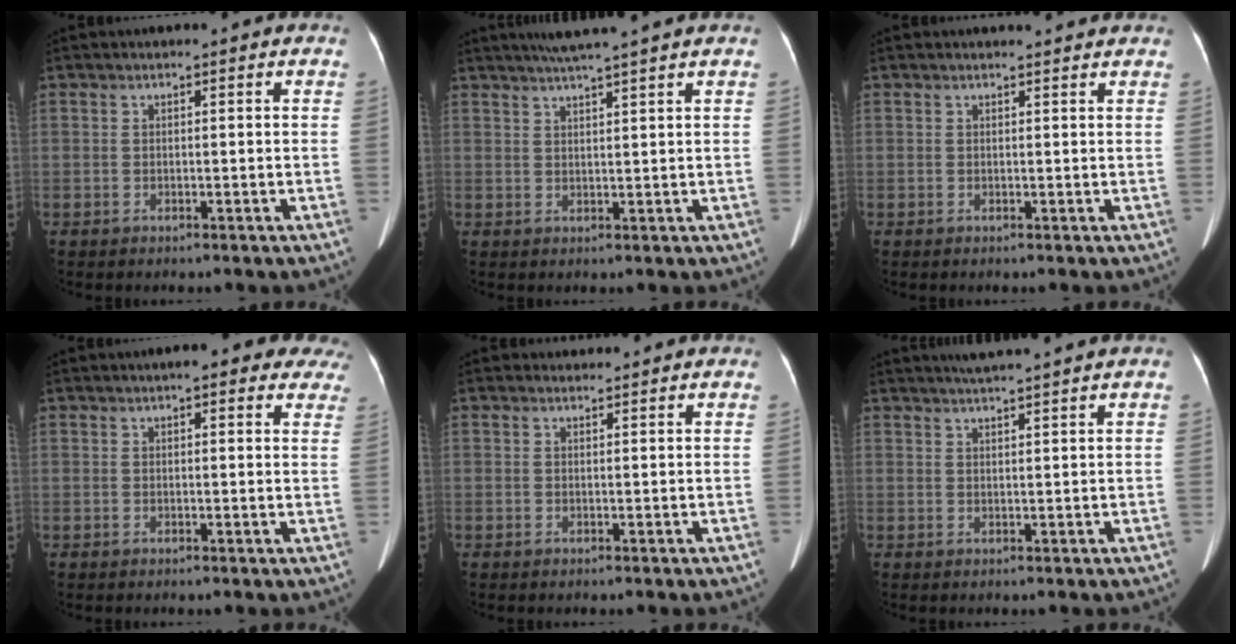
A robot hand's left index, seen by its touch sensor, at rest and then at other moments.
{"total": 6.1, "force": [5.0, -1.3, 3.2], "torque": [-0.051, 0.016, 0.077]}
{"total": 2.4, "force": [2.4, 0.5, 0.3], "torque": [-0.008, 0.016, 0.024]}
{"total": 10.3, "force": [8.4, 3.1, 5.1], "torque": [-0.027, 0.006, 0.081]}
{"total": 0.9, "force": [0.8, 0.3, -0.3], "torque": [-0.004, 0.007, 0.012]}
{"total": 5.7, "force": [5.0, -1.0, 2.5], "torque": [-0.040, 0.020, 0.073]}